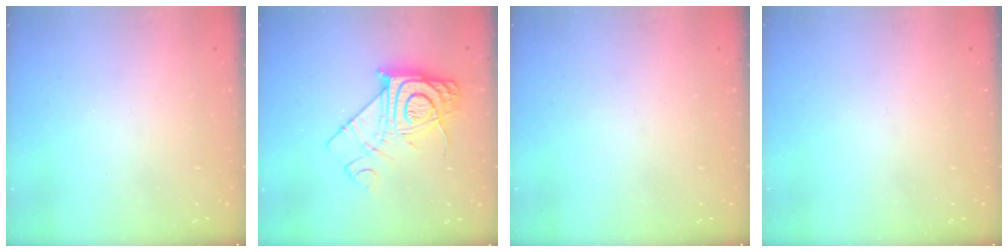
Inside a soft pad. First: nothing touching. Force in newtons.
{"total": 14.9, "press": 14.8, "slide": 1.2}
{"total": 0.0}
{"total": 0.0}